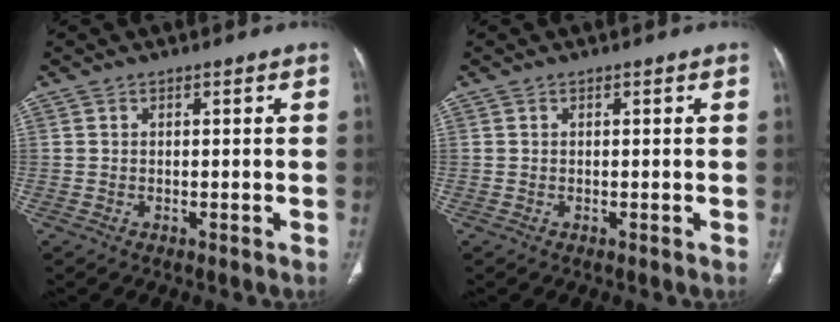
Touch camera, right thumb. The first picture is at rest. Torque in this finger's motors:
{"motor_torque": [-0.03, -0.03, 0.31, -0.13, 0.01]}